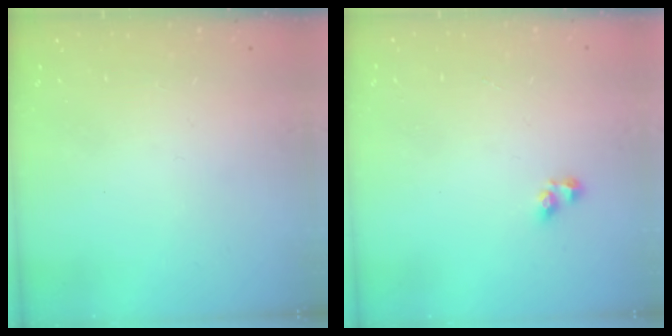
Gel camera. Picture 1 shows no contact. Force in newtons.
{"total": 2.5, "press": 2.5, "slide": 0.1}